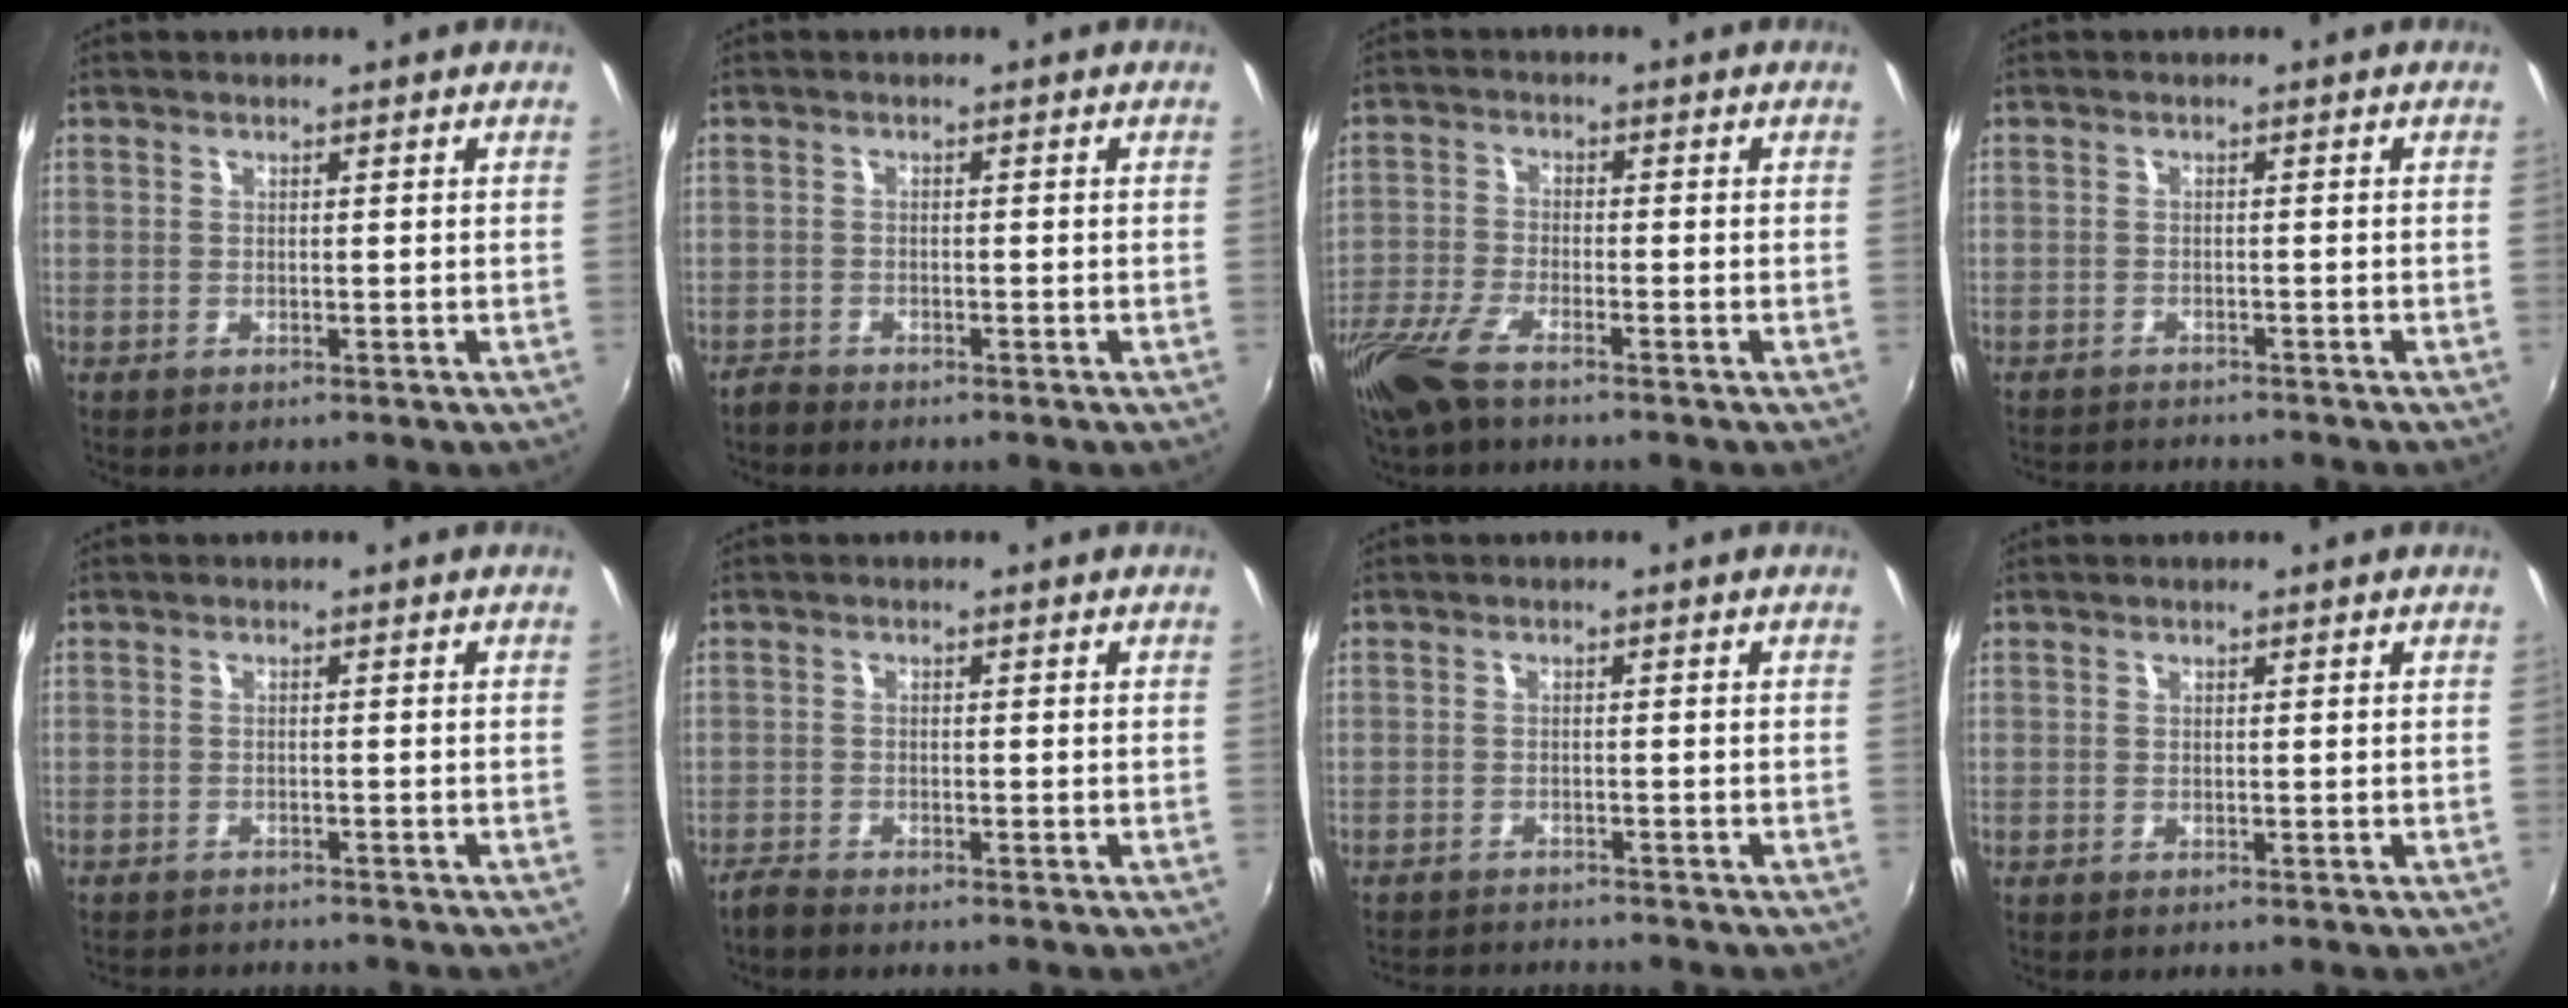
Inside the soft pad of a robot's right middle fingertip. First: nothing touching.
{"total": 1.7, "force": [-1.7, 0.4, 0.1], "torque": [-0.009, -0.003, -0.035]}
{"total": 7.7, "force": [-5.8, 1.8, 4.8], "torque": [-0.118, -0.018, -0.120]}
{"total": 4.8, "force": [-4.7, 0.6, 1.1], "torque": [-0.035, -0.010, -0.073]}
{"total": 4.8, "force": [-4.6, 0.9, 1.2], "torque": [-0.036, -0.009, -0.069]}
{"total": 2.1, "force": [-2.0, 0.3, 0.5], "torque": [-0.019, -0.006, -0.042]}
{"total": 5.8, "force": [-5.6, 0.7, 1.3], "torque": [-0.041, -0.009, -0.088]}
{"total": 0.0}